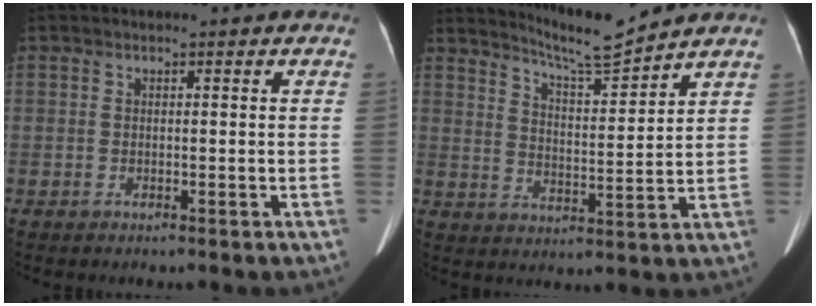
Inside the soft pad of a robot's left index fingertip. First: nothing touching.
{"total": 7.6, "force": [7.2, -1.4, 1.7], "torque": [-0.044, -0.020, 0.131]}